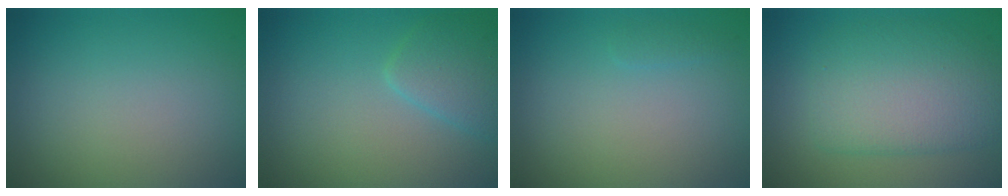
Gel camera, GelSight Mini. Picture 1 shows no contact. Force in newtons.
{"total": 2.8, "press": 2.8, "slide": 0.1}
{"total": 0.6, "press": 0.6, "slide": 0.0}
{"total": 6.0, "press": 6.0, "slide": 0.2}